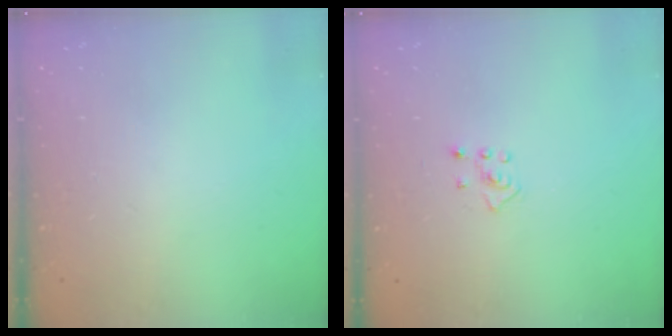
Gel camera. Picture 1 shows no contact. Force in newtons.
{"total": 2.4, "press": 2.4, "slide": 0.5}